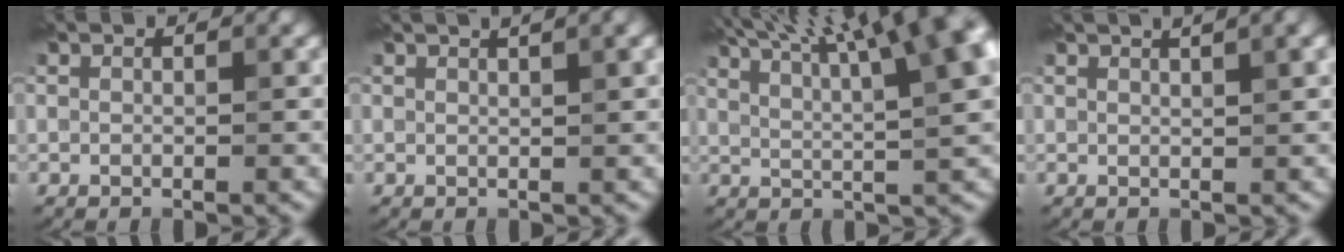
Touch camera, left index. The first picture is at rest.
{"total": 3.1, "force": [1.8, 0.8, 2.4], "torque": [-0.017, 0.006, 0.019]}
{"total": 16.5, "force": [9.0, 5.5, 12.7], "torque": [-0.163, 0.062, 0.105]}
{"total": 3.9, "force": [2.2, 1.0, 3.0], "torque": [-0.023, 0.014, 0.022]}